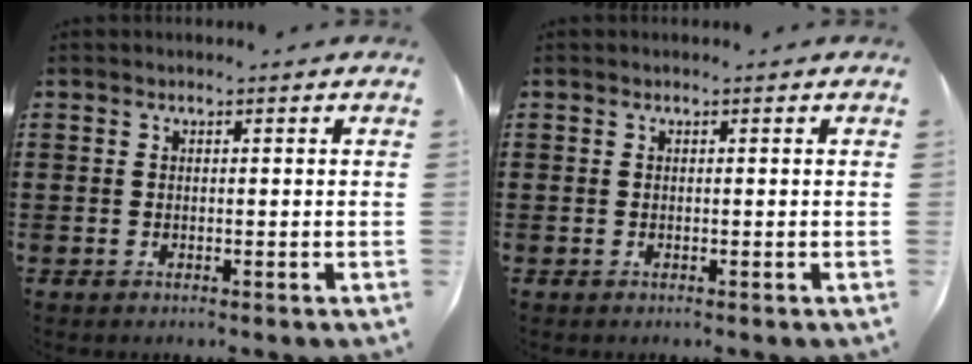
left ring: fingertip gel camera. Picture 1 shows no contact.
{"total": 0.0}